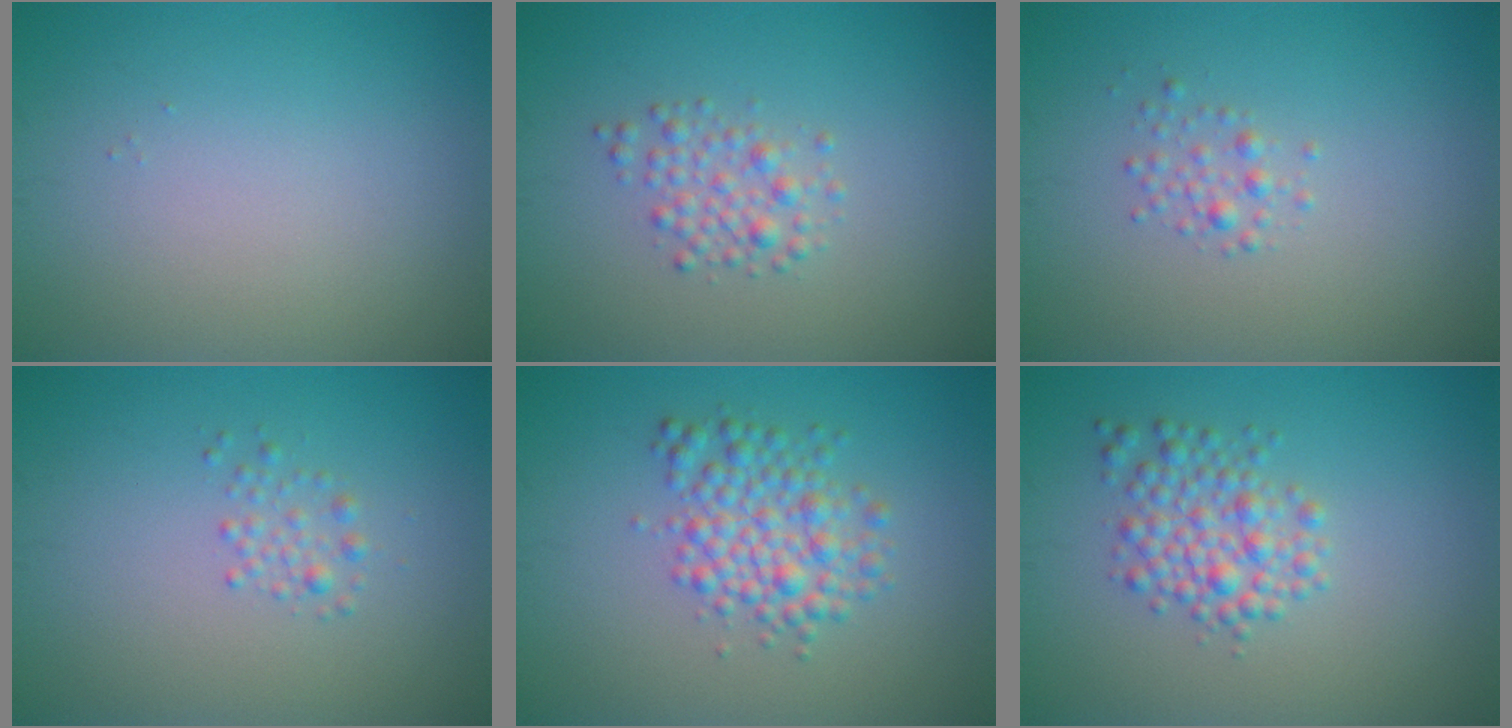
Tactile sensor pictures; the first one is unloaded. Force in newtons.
{"total": 2.1, "press": 2.1, "slide": 0.0}
{"total": 1.2, "press": 1.2, "slide": 0.1}
{"total": 1.3, "press": 1.3, "slide": 0.1}
{"total": 4.0, "press": 4.0, "slide": 0.0}
{"total": 3.3, "press": 3.3, "slide": 0.1}